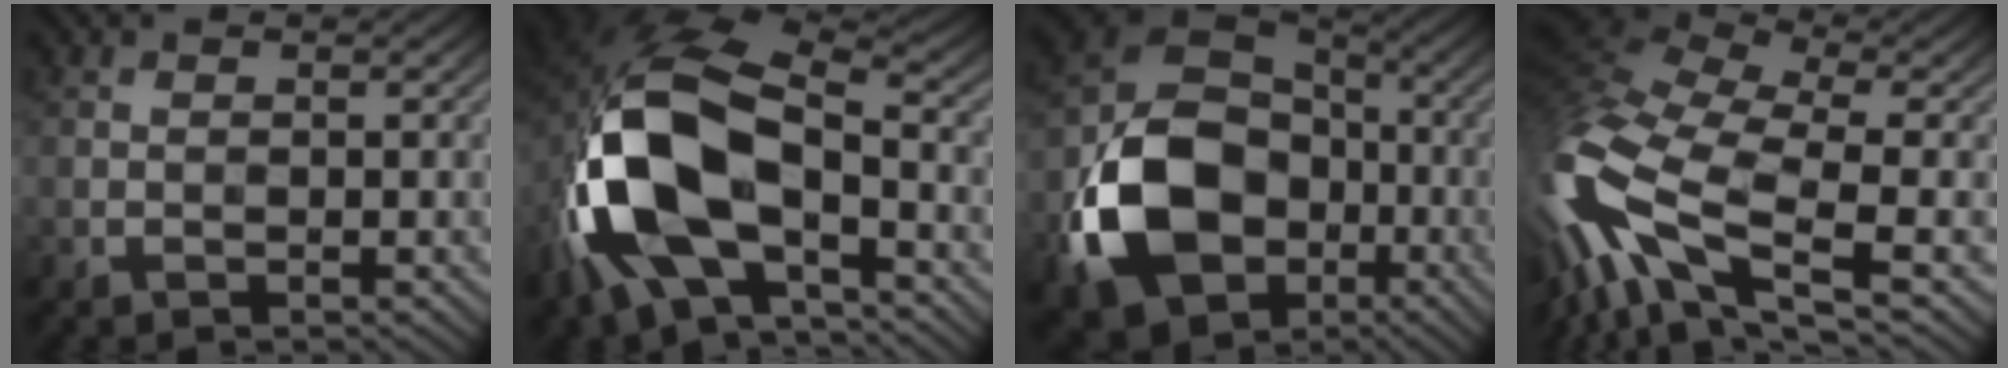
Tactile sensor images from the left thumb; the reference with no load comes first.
{"total": 17.1, "force": [-5.1, 9.4, 13.3], "torque": [-0.309, -0.025, -0.092]}
{"total": 15.6, "force": [-5.0, 11.6, 9.0], "torque": [-0.199, -0.031, -0.104]}
{"total": 17.4, "force": [-4.5, 7.6, 14.9], "torque": [-0.366, -0.015, -0.085]}